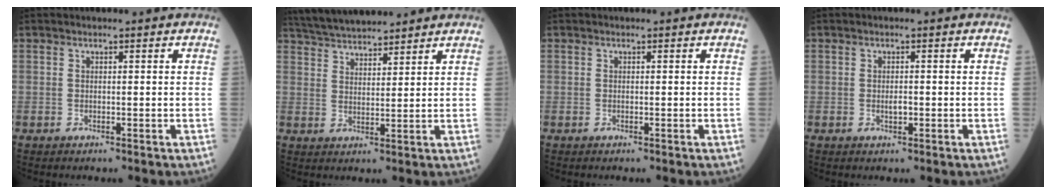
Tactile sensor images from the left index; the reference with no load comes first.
{"total": 11.1, "force": [10.3, 1.6, 3.9], "torque": [-0.077, 0.031, 0.174]}
{"total": 0.0}
{"total": 1.2, "force": [-0.2, 0.5, 1.1], "torque": [-0.021, 0.000, -0.002]}